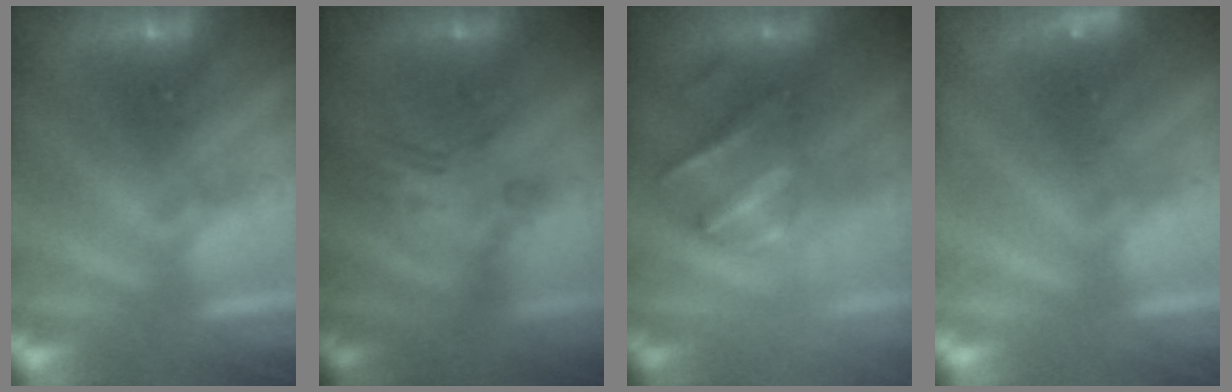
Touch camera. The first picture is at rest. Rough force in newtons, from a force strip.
{"total": 2.6}
{"total": 3.0}
{"total": 2.4}